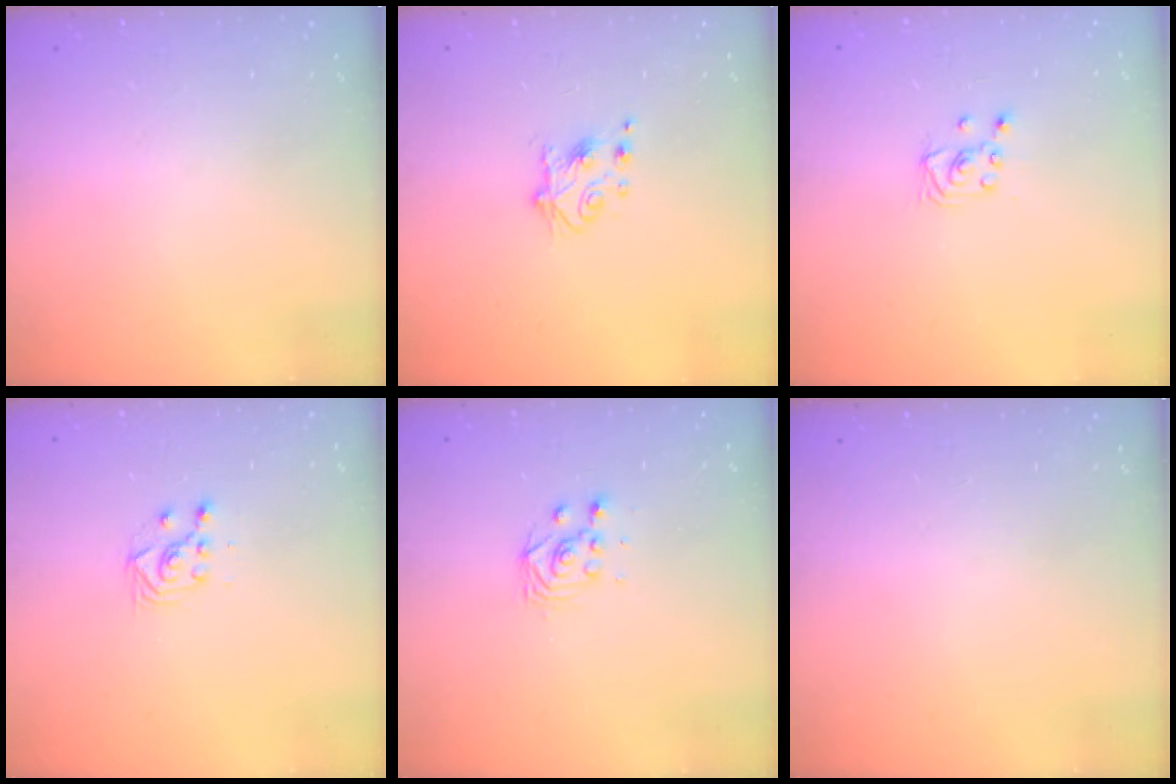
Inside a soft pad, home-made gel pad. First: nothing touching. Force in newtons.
{"total": 5.3, "press": 5.2, "slide": 0.8}
{"total": 2.0, "press": 2.0, "slide": 0.2}
{"total": 4.4, "press": 4.4, "slide": 0.7}
{"total": 2.8, "press": 2.5, "slide": 1.3}
{"total": 0.0}